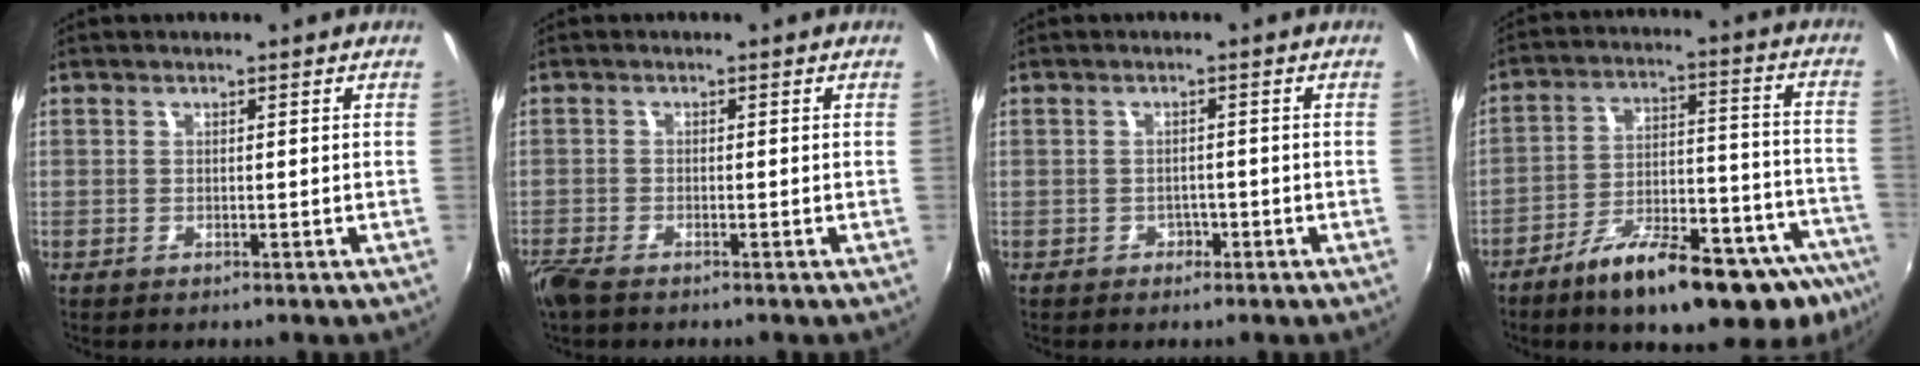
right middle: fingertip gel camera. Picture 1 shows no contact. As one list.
[{"total": 4.1, "force": [-3.2, 1.1, 2.2], "torque": [-0.059, -0.016, -0.067]}, {"total": 2.0, "force": [-1.1, 1.6, 0.3], "torque": [-0.006, 0.001, -0.014]}, {"total": 24.1, "force": [-17.5, 7.2, 14.9], "torque": [-0.197, -0.004, -0.244]}]